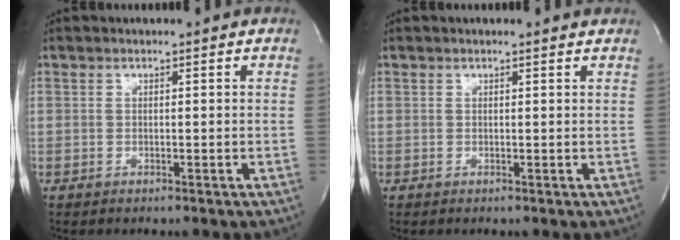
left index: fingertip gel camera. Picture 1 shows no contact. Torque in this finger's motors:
{"motor_torque": [0.26, -0.24, 0.08, -0.01]}